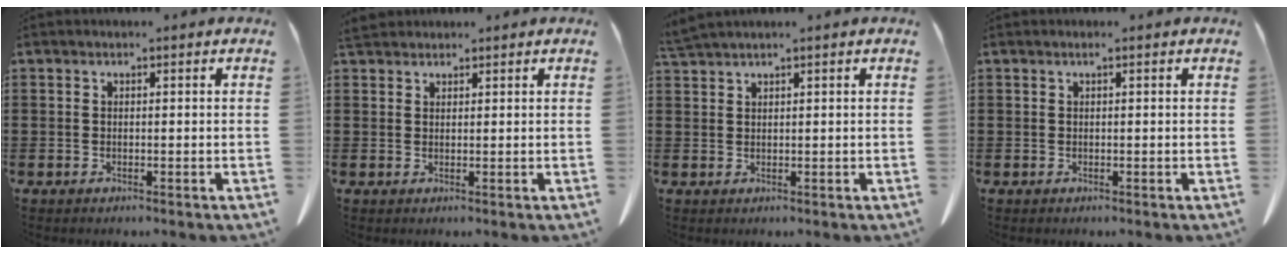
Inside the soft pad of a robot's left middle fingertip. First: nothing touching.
{"total": 2.0, "force": [1.8, 0.6, 0.4], "torque": [-0.015, 0.003, 0.037]}
{"total": 1.6, "force": [1.5, -0.3, 0.5], "torque": [-0.012, -0.002, 0.030]}
{"total": 0.5, "force": [0.3, -0.1, 0.4], "torque": [-0.008, -0.003, 0.006]}